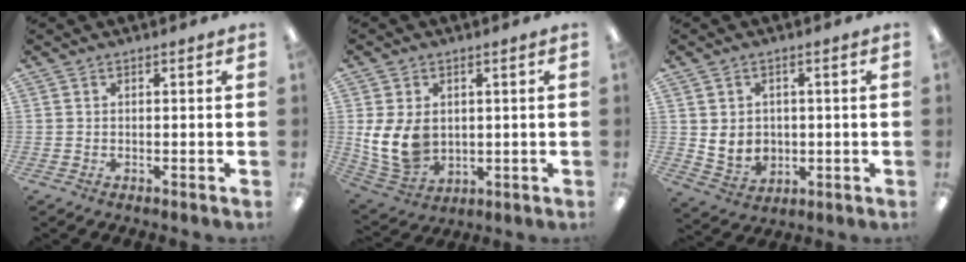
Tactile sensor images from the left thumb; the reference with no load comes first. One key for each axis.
{"total": 11.2, "fx": 0.8, "fy": 8.3, "fz": 7.5, "tx": -0.172, "ty": -0.010, "tz": 0.016}
{"total": 6.0, "fx": 0.7, "fy": 5.4, "fz": 2.5, "tx": -0.054, "ty": -0.001, "tz": 0.016}